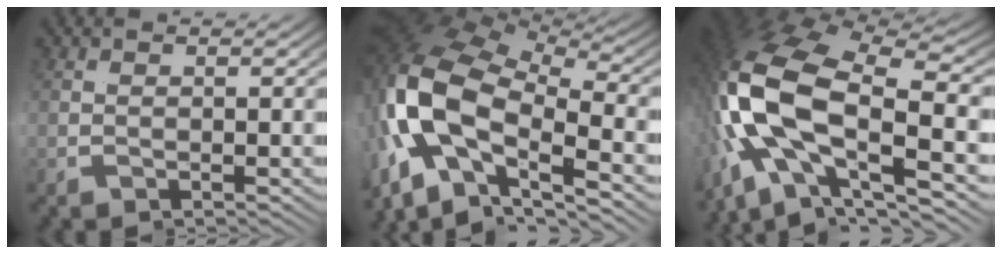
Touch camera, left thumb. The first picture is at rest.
{"total": 14.5, "force": [-0.6, 8.8, 11.5], "torque": [-0.243, -0.005, -0.024]}
{"total": 13.6, "force": [-0.2, 7.3, 11.5], "torque": [-0.245, 0.009, -0.015]}